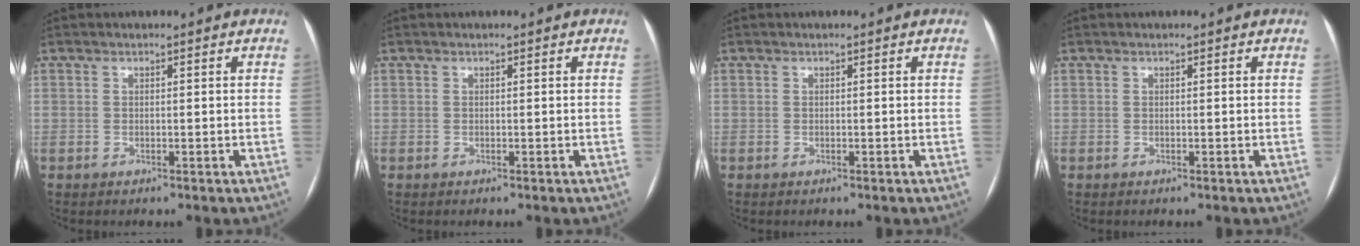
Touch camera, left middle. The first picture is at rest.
{"total": 0.0}
{"total": 0.0}
{"total": 0.0}